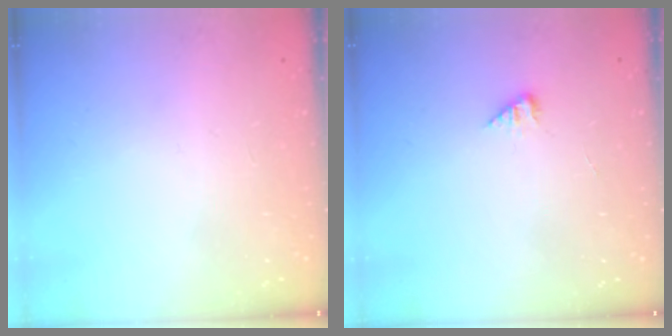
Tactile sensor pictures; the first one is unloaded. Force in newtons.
{"total": 2.4, "press": 2.4, "slide": 0.4}